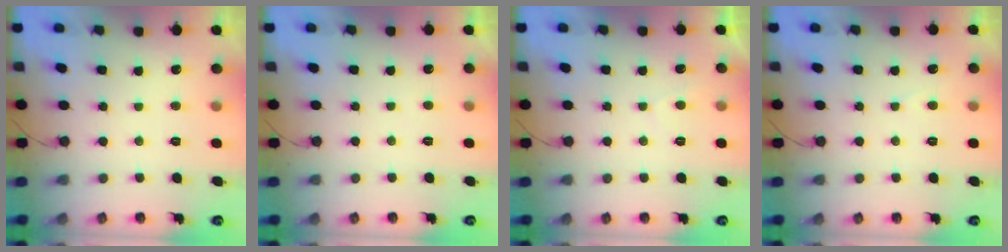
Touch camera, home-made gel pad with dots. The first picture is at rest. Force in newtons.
{"total": 1.2, "press": 1.1, "slide": 0.4}
{"total": 0.8, "press": 0.6, "slide": 0.6}
{"total": 1.9, "press": 1.9, "slide": 0.2}